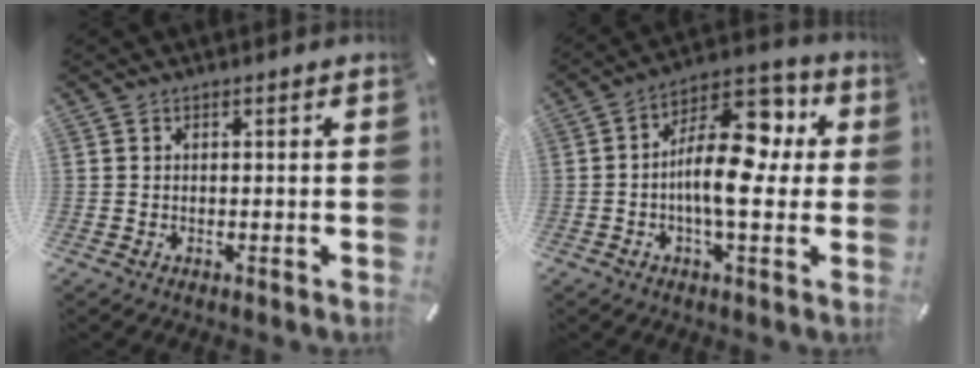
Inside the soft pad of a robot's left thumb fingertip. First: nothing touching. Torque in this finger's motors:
{"motor_torque": [0.61, 0.72, 0.66, 0.07, 0.20]}